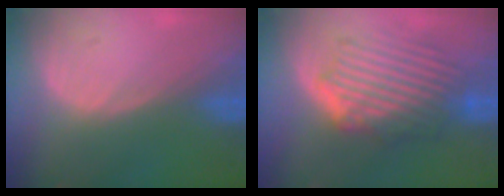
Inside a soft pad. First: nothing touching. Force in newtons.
{"total": 9.2, "press": 8.3, "slide": 4.0}